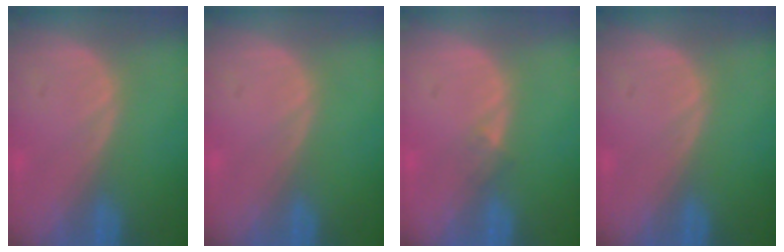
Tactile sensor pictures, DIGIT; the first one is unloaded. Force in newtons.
{"total": 0.0}
{"total": 1.2, "press": 0.9, "slide": 0.9}
{"total": 0.0}